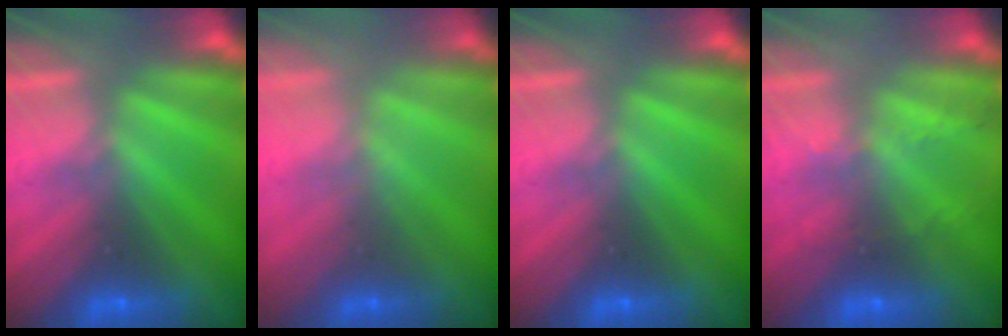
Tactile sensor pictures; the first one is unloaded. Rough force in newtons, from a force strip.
{"total": 1.9}
{"total": 0.0}
{"total": 2.1}